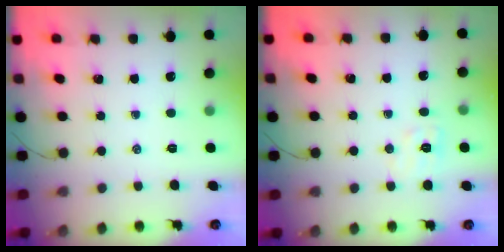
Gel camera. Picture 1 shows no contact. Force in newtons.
{"total": 7.4, "press": 7.3, "slide": 1.2}